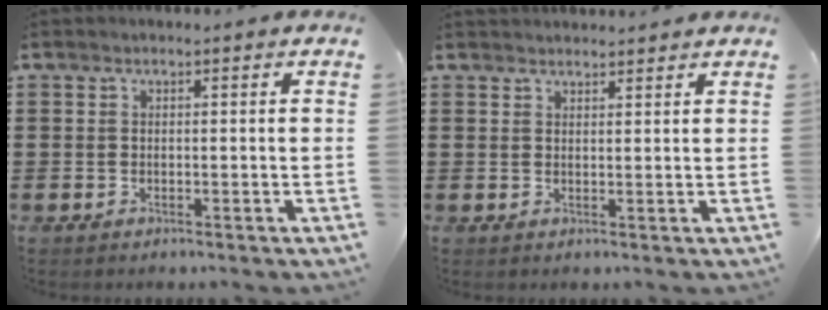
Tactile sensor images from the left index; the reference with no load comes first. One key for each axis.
{"total": 1.8, "fx": 1.7, "fy": 0.5, "fz": -0.2, "tx": 0.000, "ty": 0.000, "tz": 0.034}